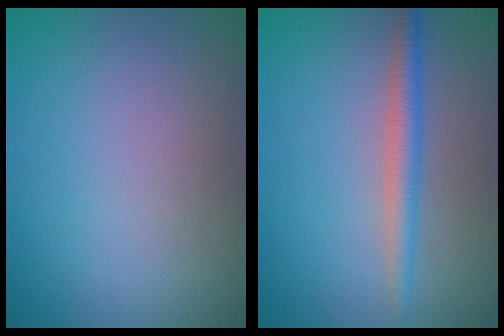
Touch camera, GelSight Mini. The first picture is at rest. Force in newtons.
{"total": 2.3, "press": 2.3, "slide": 0.1}